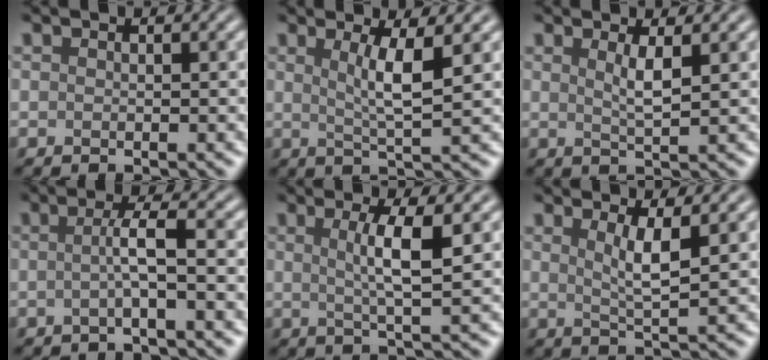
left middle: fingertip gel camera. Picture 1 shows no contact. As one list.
[{"total": 3.7, "force": [1.1, 0.7, 3.5], "torque": [-0.059, -0.004, 0.020]}, {"total": 2.0, "force": [0.8, 0.4, 1.8], "torque": [-0.031, -0.004, 0.012]}, {"total": 2.7, "force": [-0.4, 0.3, 2.7], "torque": [-0.051, 0.000, -0.013]}, {"total": 3.9, "force": [0.9, 0.7, 3.8], "torque": [-0.060, -0.001, 0.014]}, {"total": 3.0, "force": [1.0, 0.6, 2.7], "torque": [-0.046, -0.005, 0.019]}]